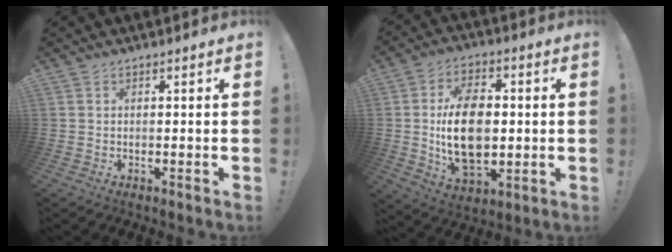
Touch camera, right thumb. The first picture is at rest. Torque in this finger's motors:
{"motor_torque": [1.40, 2.52, 1.79, -0.28, 0.15]}